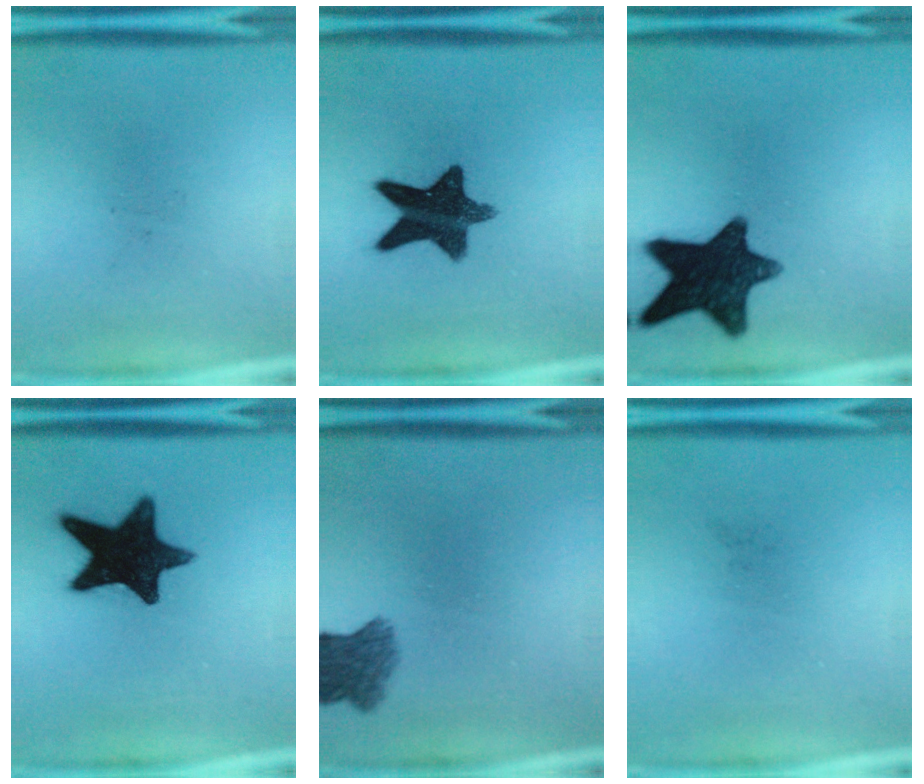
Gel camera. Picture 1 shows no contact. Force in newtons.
{"total": 13.3}
{"total": 14.6}
{"total": 16.1}
{"total": 5.3}
{"total": 0.0}